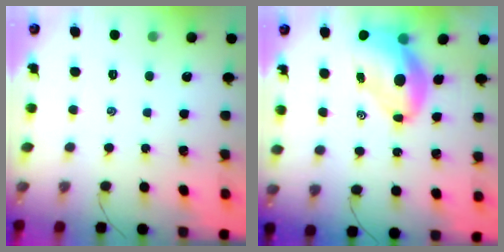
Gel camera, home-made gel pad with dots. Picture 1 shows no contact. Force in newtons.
{"total": 10.2, "press": 9.7, "slide": 3.1}